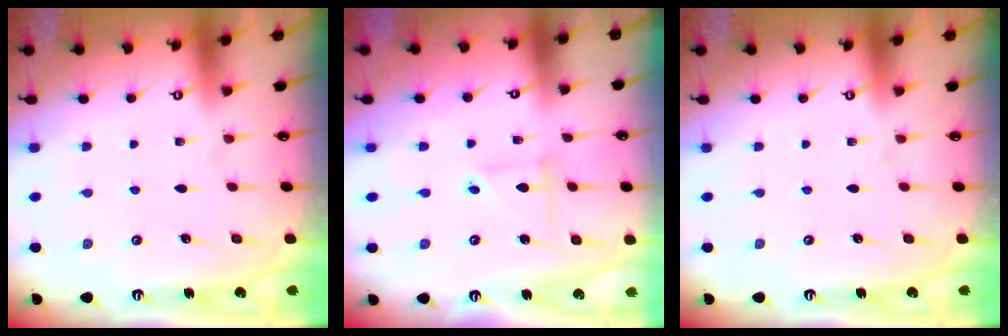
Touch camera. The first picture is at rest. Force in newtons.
{"total": 3.0, "press": 3.0, "slide": 0.3}
{"total": 0.0}